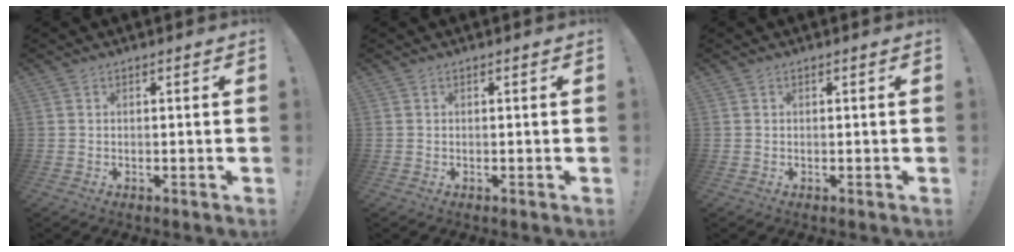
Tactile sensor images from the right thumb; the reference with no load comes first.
{"total": 0.0}
{"total": 0.0}